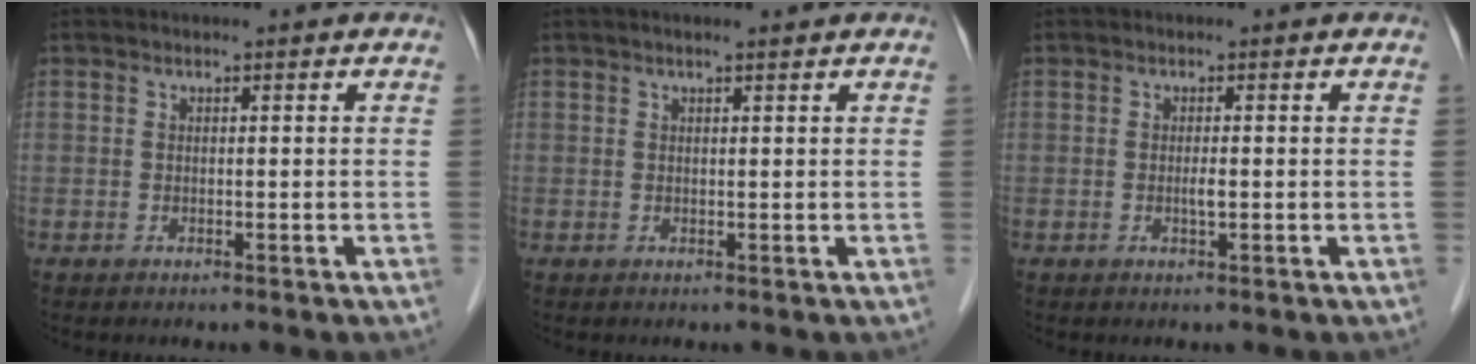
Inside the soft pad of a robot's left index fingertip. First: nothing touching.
{"total": 1.7, "force": [1.5, 0.0, 1.0], "torque": [-0.014, 0.014, 0.023]}
{"total": 0.9, "force": [-0.1, 0.1, 0.9], "torque": [-0.018, -0.002, -0.002]}